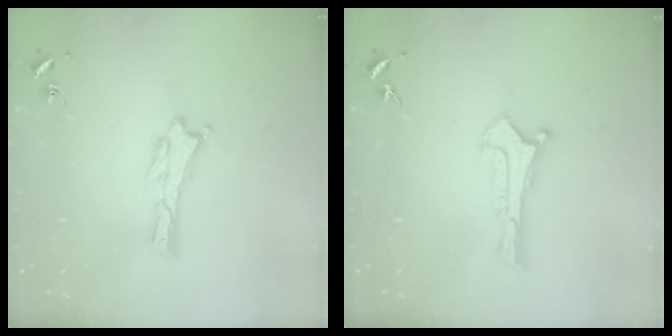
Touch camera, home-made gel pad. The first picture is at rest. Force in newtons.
{"total": 0.0}